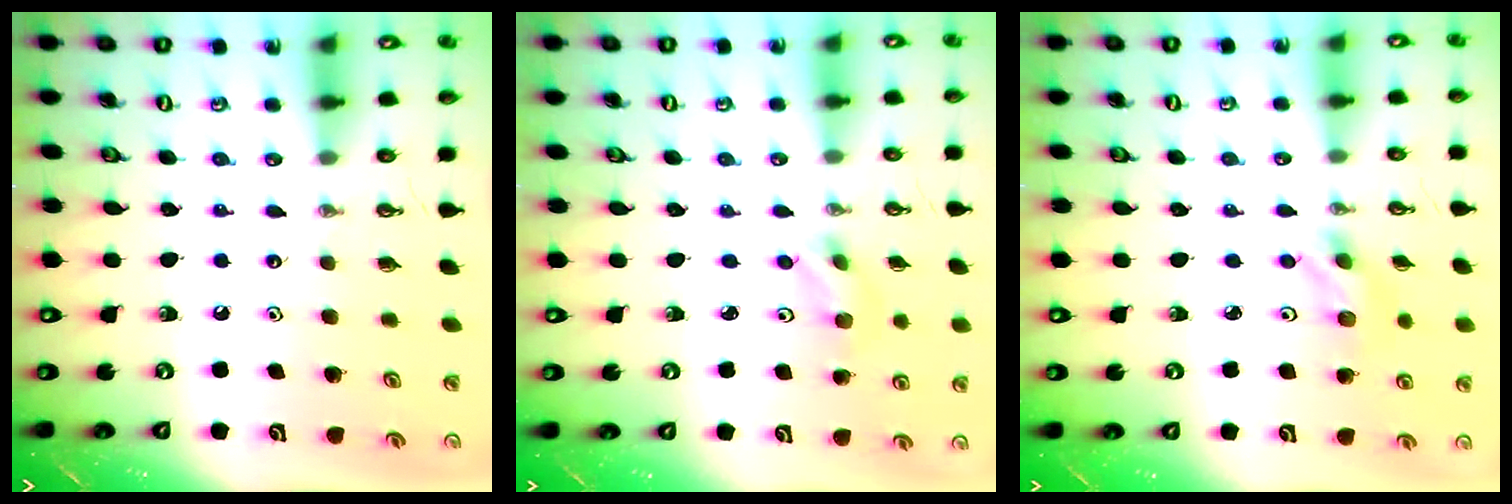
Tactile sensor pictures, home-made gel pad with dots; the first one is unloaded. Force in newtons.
{"total": 3.3, "press": 3.2, "slide": 1.1}
{"total": 3.0, "press": 3.0, "slide": 0.4}